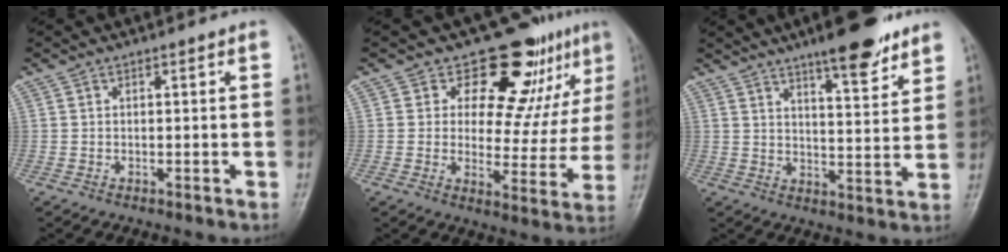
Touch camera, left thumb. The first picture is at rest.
{"total": 14.4, "force": [9.6, 7.5, 7.7], "torque": [-0.038, -0.059, 0.124]}
{"total": 11.1, "force": [7.9, 2.7, 7.3], "torque": [-0.080, -0.045, 0.116]}